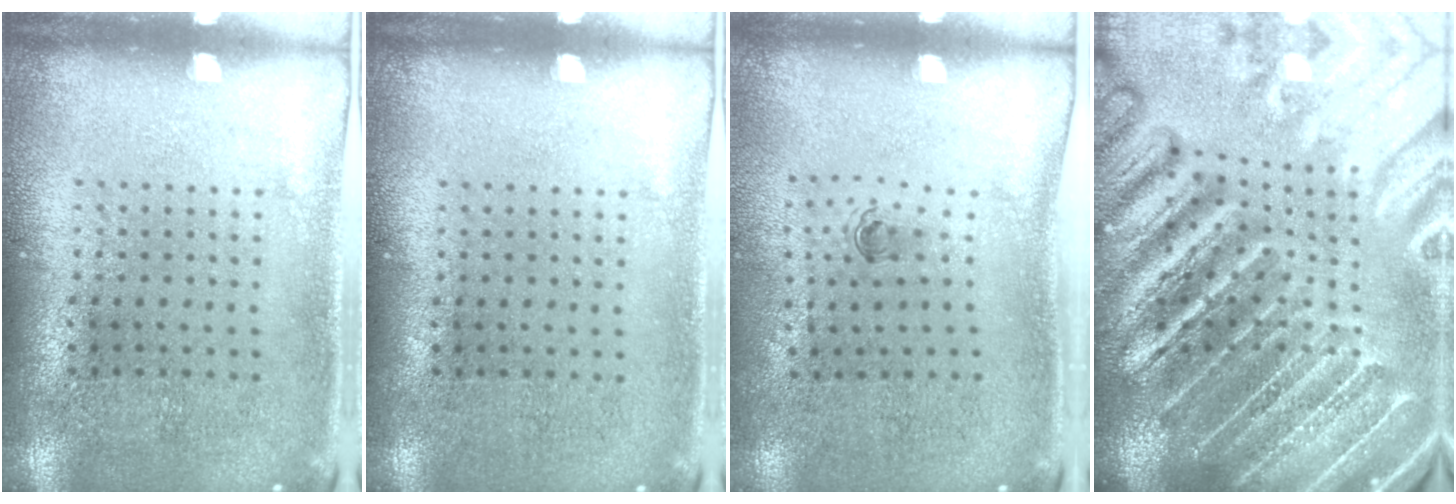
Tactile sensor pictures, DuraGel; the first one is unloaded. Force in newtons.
{"total": 0.0}
{"total": 0.6, "press": 0.3, "slide": 0.5}
{"total": 4.7, "press": 4.3, "slide": 1.9}